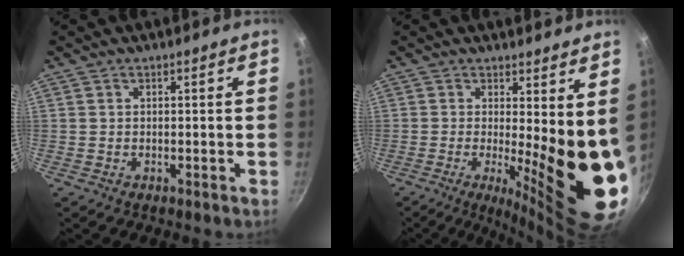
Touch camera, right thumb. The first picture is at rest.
{"total": 14.9, "force": [1.3, 4.4, 14.2], "torque": [-0.164, -0.049, 0.026]}